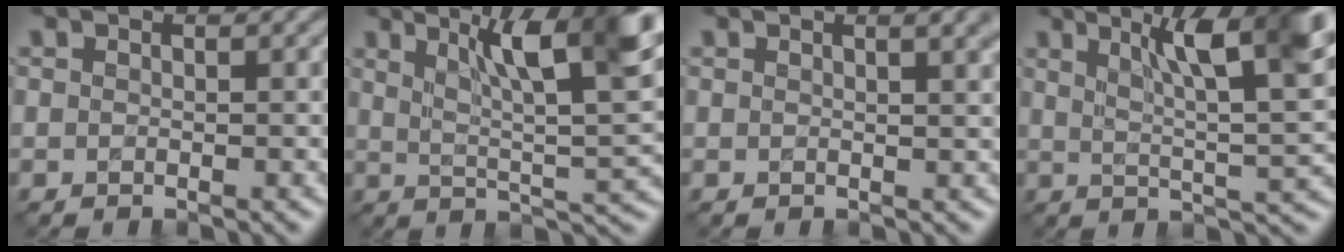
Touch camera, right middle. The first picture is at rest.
{"total": 10.6, "force": [5.0, 2.6, 9.0], "torque": [-0.130, 0.009, 0.081]}
{"total": 2.9, "force": [1.6, 1.1, 2.2], "torque": [-0.007, 0.008, 0.016]}
{"total": 9.7, "force": [4.3, 2.1, 8.4], "torque": [-0.118, 0.012, 0.070]}